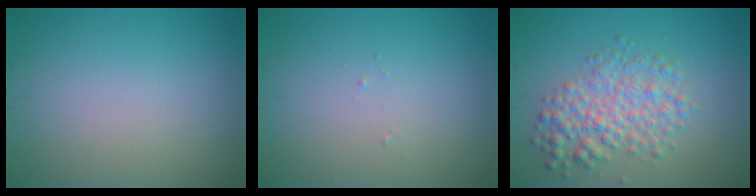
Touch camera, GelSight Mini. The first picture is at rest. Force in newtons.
{"total": 0.0}
{"total": 4.5, "press": 4.5, "slide": 0.1}